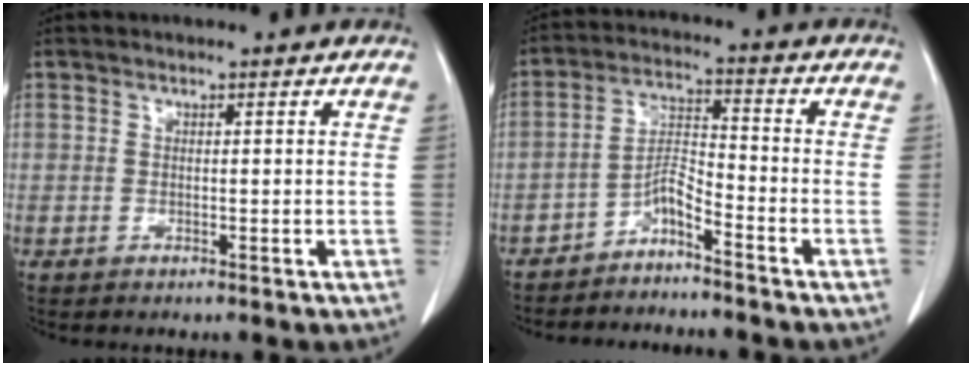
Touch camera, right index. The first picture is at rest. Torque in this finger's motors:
{"motor_torque": [0.15, -0.18, 0.21, 0.06]}